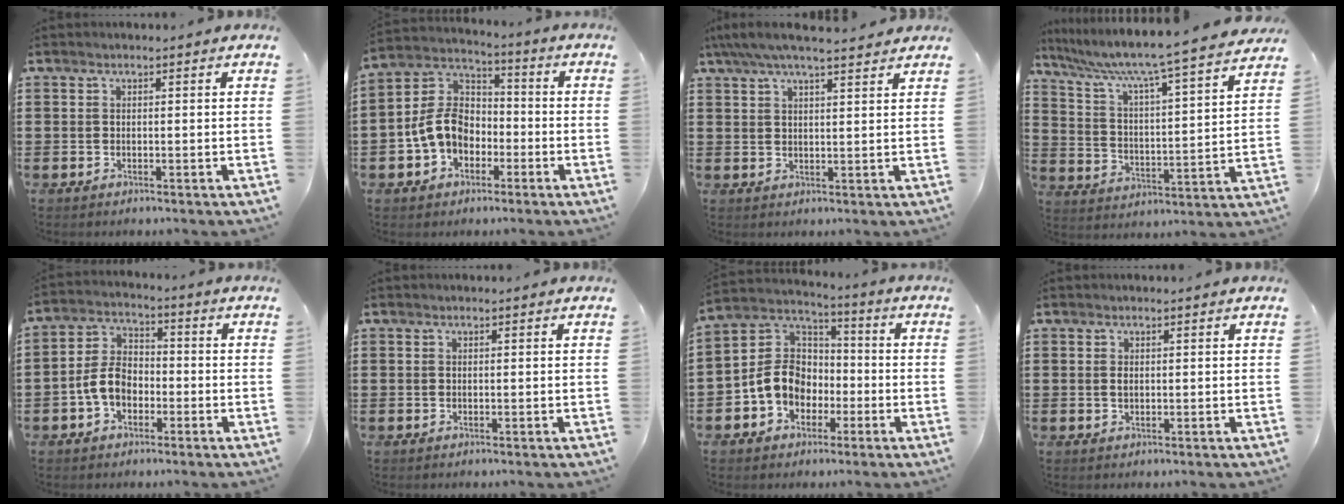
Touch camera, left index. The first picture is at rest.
{"total": 8.3, "force": [-2.4, 6.4, 4.8], "torque": [-0.138, 0.005, -0.057]}
{"total": 5.1, "force": [4.1, 0.6, 2.9], "torque": [-0.068, -0.007, 0.073]}
{"total": 6.2, "force": [5.3, -0.5, 3.1], "torque": [-0.086, -0.051, 0.077]}
{"total": 6.1, "force": [-2.3, 4.1, 4.0], "torque": [-0.101, 0.008, -0.051]}
{"total": 0.0}
{"total": 8.8, "force": [-2.6, 7.4, 4.0], "torque": [-0.119, 0.016, -0.057]}
{"total": 0.8, "force": [0.2, 0.3, 0.7], "torque": [-0.015, 0.000, 0.004]}